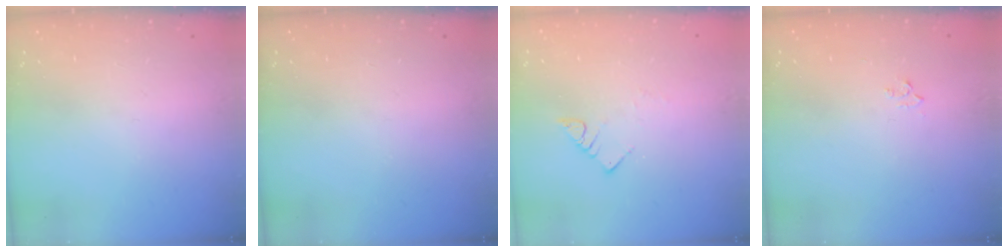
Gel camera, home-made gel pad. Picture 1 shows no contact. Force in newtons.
{"total": 0.0}
{"total": 4.0, "press": 4.0, "slide": 0.4}
{"total": 2.9, "press": 2.8, "slide": 0.4}